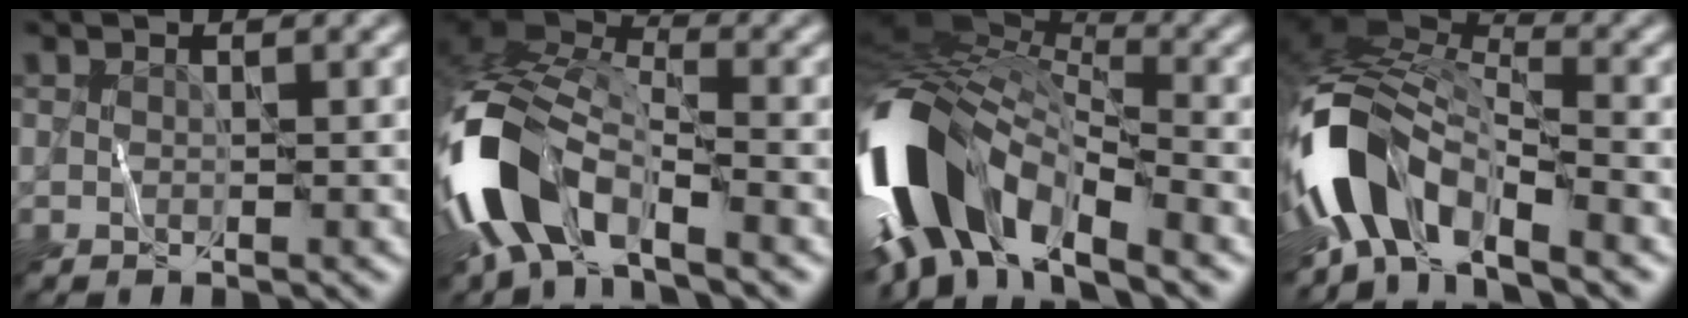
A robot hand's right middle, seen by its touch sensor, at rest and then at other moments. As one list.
[{"total": 11.4, "force": [-5.3, 5.7, 8.3], "torque": [-0.165, -0.005, -0.112]}, {"total": 12.7, "force": [-5.0, 6.7, 9.6], "torque": [-0.189, 0.002, -0.104]}, {"total": 9.3, "force": [-4.8, 4.5, 6.6], "torque": [-0.124, 0.007, -0.105]}]